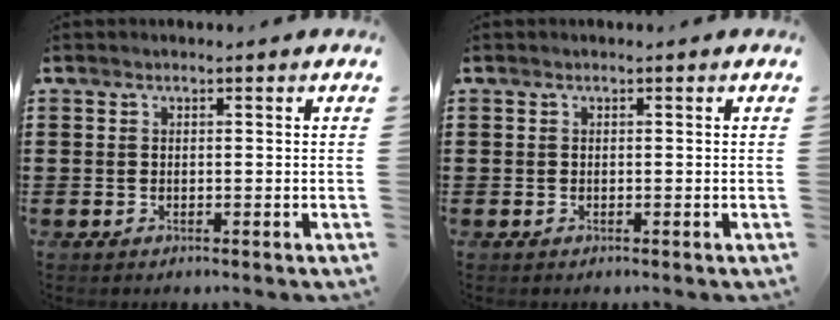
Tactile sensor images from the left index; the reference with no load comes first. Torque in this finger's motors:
{"motor_torque": [0.00, 0.00, 0.00, -0.01]}